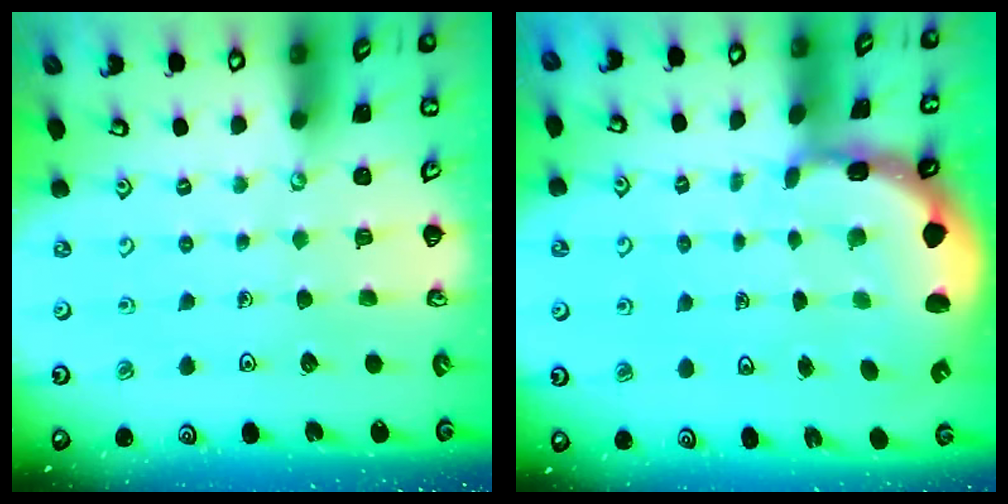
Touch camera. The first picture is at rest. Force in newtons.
{"total": 2.2, "press": 2.0, "slide": 1.0}